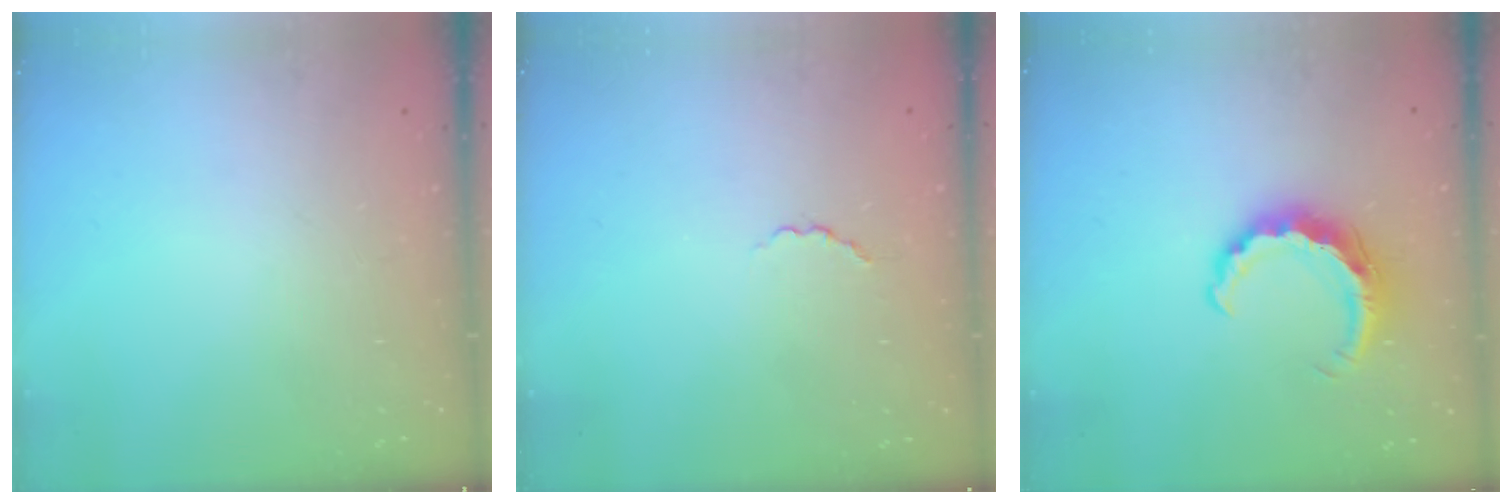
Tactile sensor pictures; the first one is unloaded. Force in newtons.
{"total": 2.2, "press": 2.0, "slide": 0.8}
{"total": 8.4, "press": 8.3, "slide": 1.0}